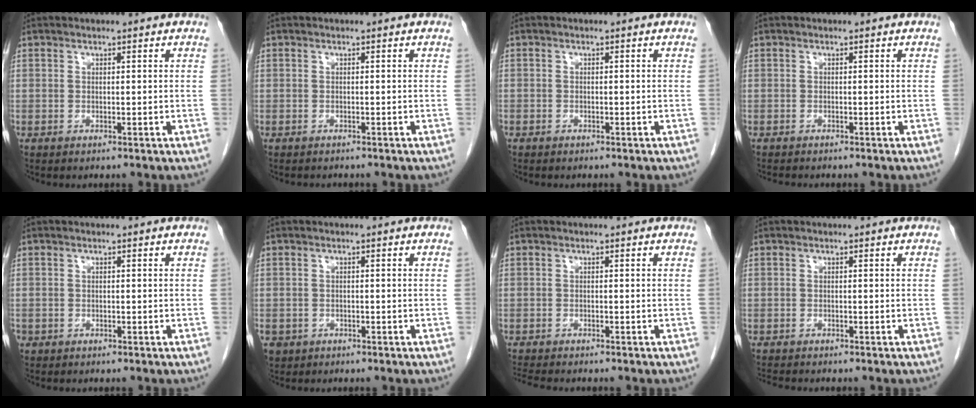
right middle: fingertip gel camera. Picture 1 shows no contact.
{"total": 1.5, "force": [-1.4, 0.6, 0.2], "torque": [-0.008, -0.002, -0.020]}
{"total": 0.6, "force": [-0.5, 0.4, 0.0], "torque": [-0.007, 0.002, -0.009]}
{"total": 1.6, "force": [-1.5, 0.2, 0.5], "torque": [-0.014, -0.004, -0.022]}
{"total": 0.8, "force": [-0.4, 0.6, 0.1], "torque": [-0.008, 0.002, -0.007]}
{"total": 3.0, "force": [-1.8, 2.4, 0.7], "torque": [-0.014, -0.001, -0.026]}
{"total": 4.9, "force": [-4.4, 0.9, 2.1], "torque": [-0.033, -0.010, -0.069]}
{"total": 2.9, "force": [-2.6, 0.5, 1.1], "torque": [-0.019, -0.007, -0.039]}